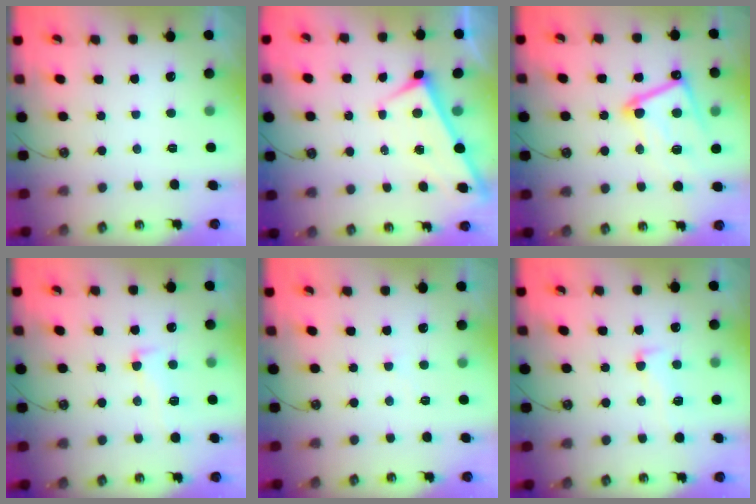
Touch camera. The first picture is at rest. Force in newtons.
{"total": 1.8, "press": 1.8, "slide": 0.1}
{"total": 12.4, "press": 12.4, "slide": 0.7}
{"total": 2.2, "press": 1.5, "slide": 1.6}
{"total": 1.2, "press": 1.1, "slide": 0.4}
{"total": 2.2, "press": 1.5, "slide": 1.6}